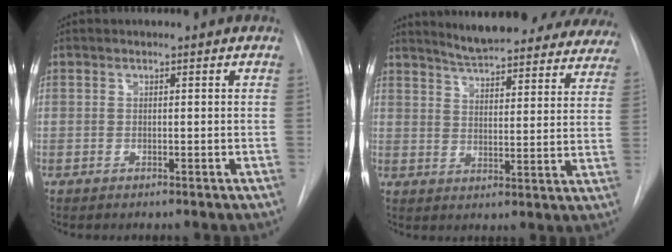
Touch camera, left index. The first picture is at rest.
{"total": 24.9, "force": [22.6, 4.6, 9.6], "torque": [-0.132, -0.053, 0.270]}